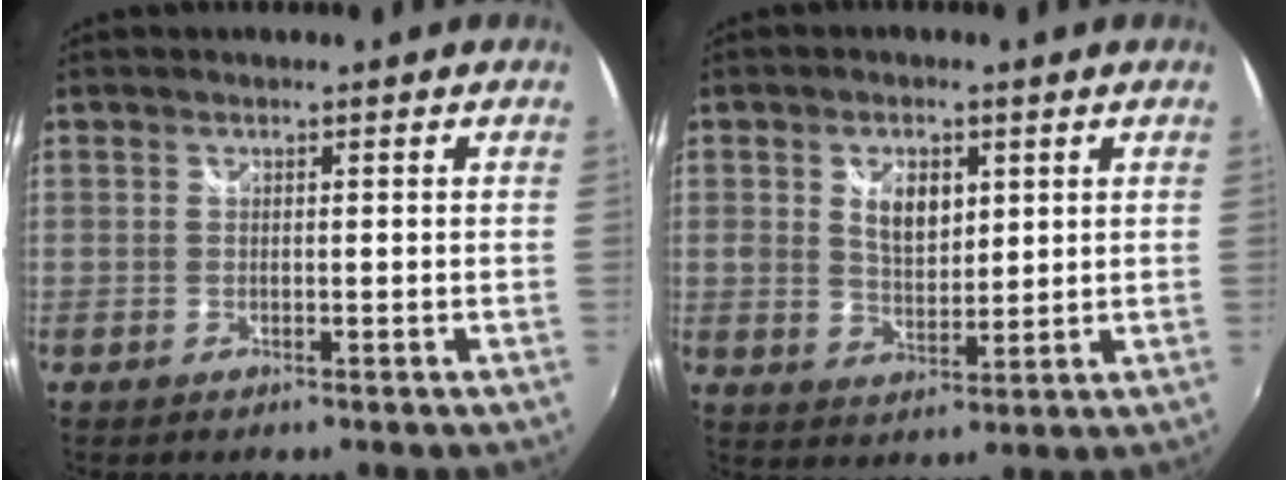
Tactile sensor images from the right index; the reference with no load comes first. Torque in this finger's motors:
{"motor_torque": [0.14, 0.03, 0.22, 0.05]}